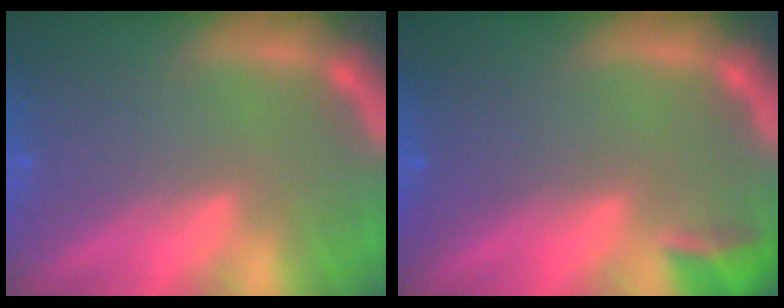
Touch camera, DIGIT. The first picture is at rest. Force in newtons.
{"total": 1.9}